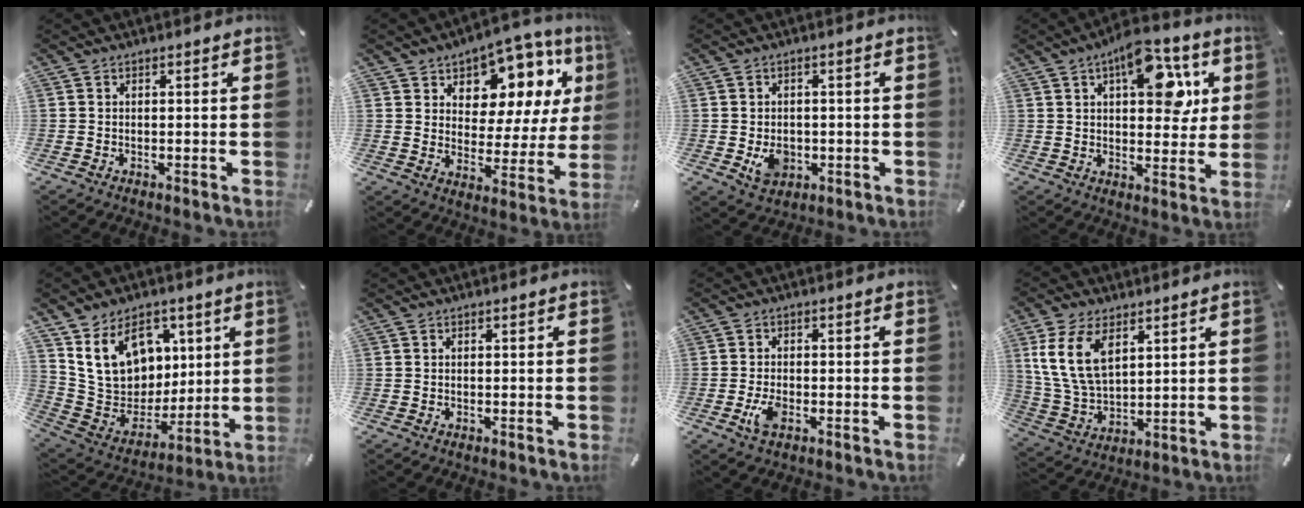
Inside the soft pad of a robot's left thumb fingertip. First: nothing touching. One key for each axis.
{"total": 10.4, "fx": 6.8, "fy": 7.2, "fz": 3.2, "tx": -0.044, "ty": -0.071, "tz": 0.122}
{"total": 5.8, "fx": -1.0, "fy": 4.8, "fz": 3.1, "tx": -0.040, "ty": -0.003, "tz": -0.018}
{"total": 14.2, "fx": 6.3, "fy": 7.4, "fz": 10.3, "tx": -0.128, "ty": -0.024, "tz": 0.102}
{"total": 17.3, "fx": 7.7, "fy": 13.4, "fz": 7.8, "tx": -0.140, "ty": -0.029, "tz": 0.157}
{"total": 0.0}
{"total": 4.0, "fx": -1.4, "fy": 2.3, "fz": 3.0, "tx": -0.070, "ty": 0.000, "tz": -0.028}
{"total": 11.9, "fx": 5.4, "fy": 7.3, "fz": 7.7, "tx": -0.205, "ty": -0.014, "tz": 0.097}